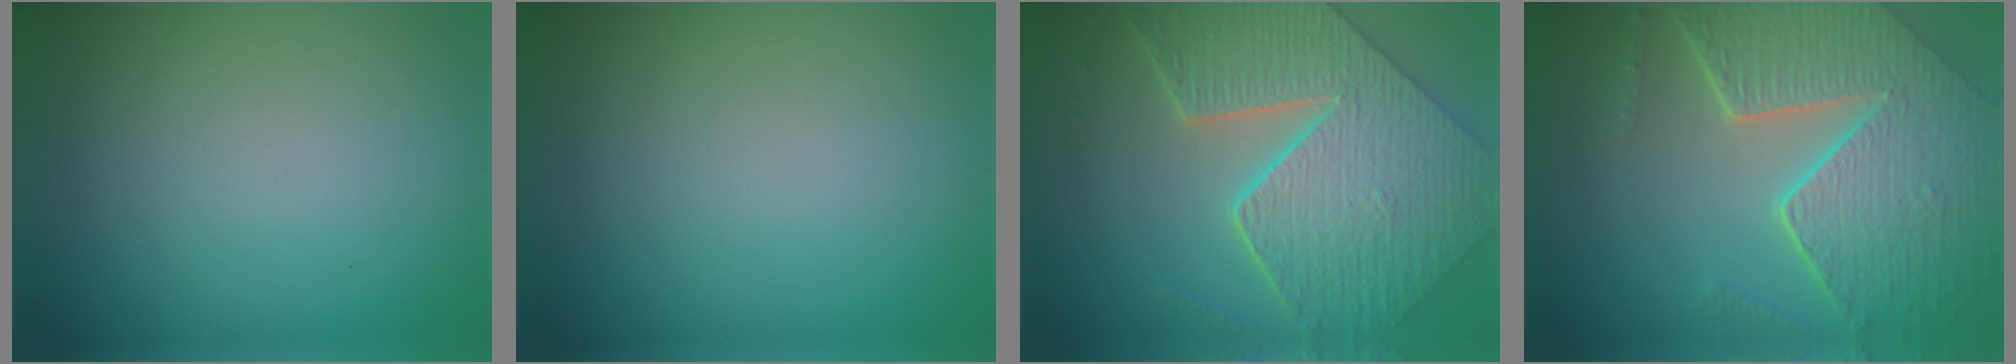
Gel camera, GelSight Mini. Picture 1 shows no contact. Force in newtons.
{"total": 0.0}
{"total": 9.0, "press": 7.2, "slide": 5.3}
{"total": 8.1, "press": 5.9, "slide": 5.5}